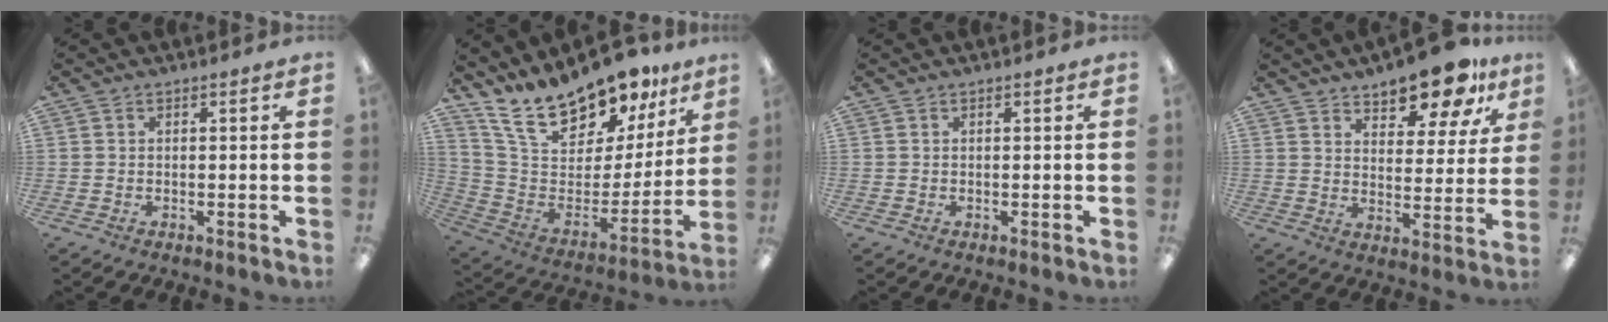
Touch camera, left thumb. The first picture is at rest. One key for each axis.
{"total": 20.4, "fx": 17.7, "fy": 7.0, "fz": 7.3, "tx": -0.138, "ty": -0.137, "tz": 0.312}
{"total": 0.0}
{"total": 12.9, "fx": 10.7, "fy": 4.7, "fz": 5.4, "tx": -0.070, "ty": -0.073, "tz": 0.190}